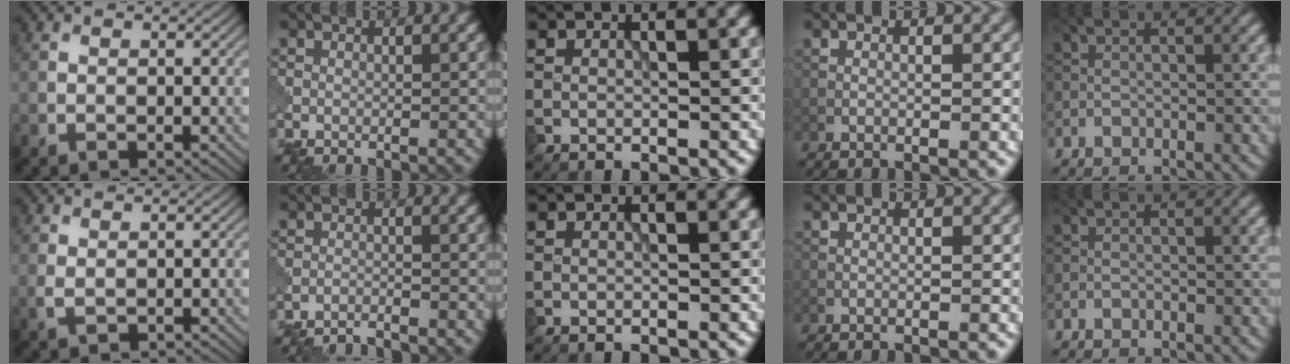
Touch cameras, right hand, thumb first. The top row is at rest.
{"thumb": {"total": 1.3, "force": [0.4, 0.9, 0.9], "torque": [-0.029, -0.002, 0.011]}, "index": {"total": 1.9, "force": [-1.9, 0.0, 0.4], "torque": [0.000, 0.003, -0.037]}}